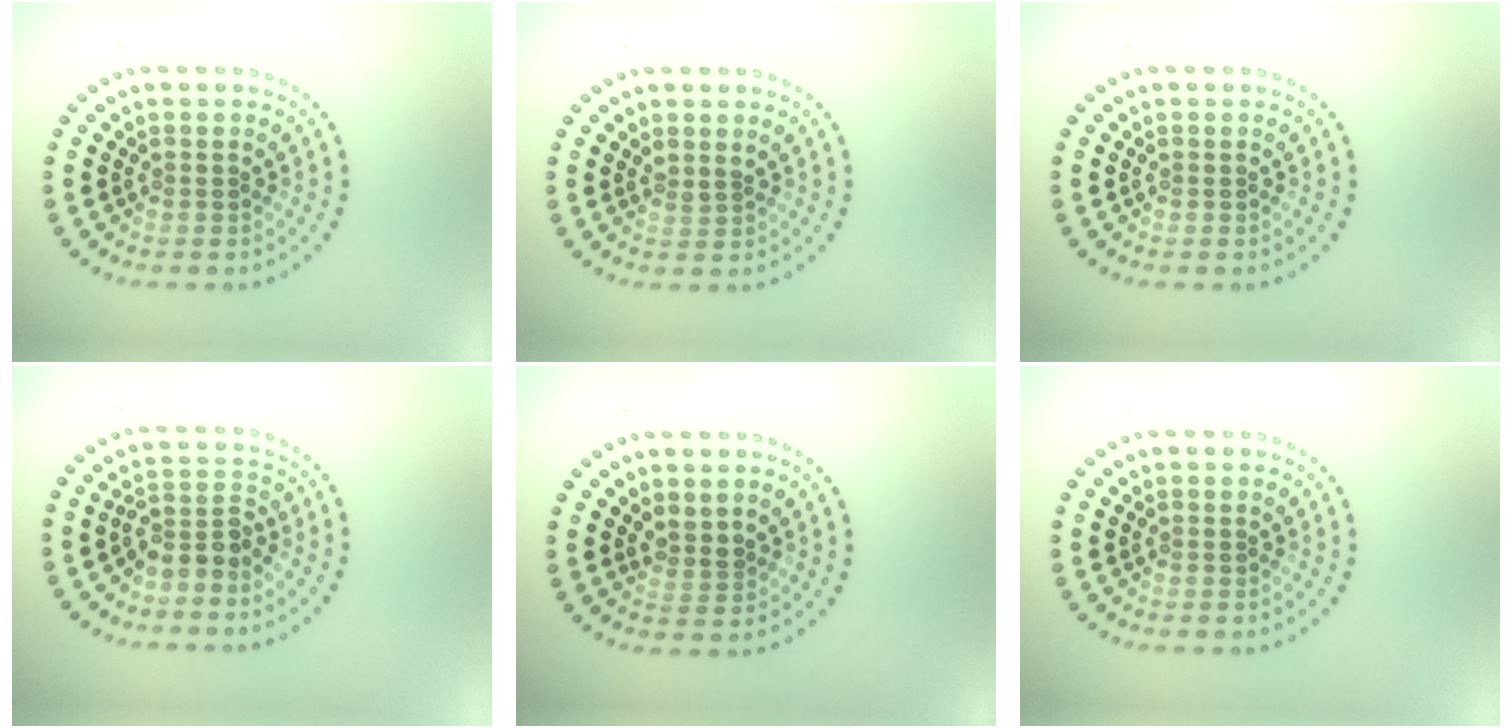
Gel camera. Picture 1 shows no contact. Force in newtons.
{"total": 0.8, "press": 0.5, "slide": 0.6}
{"total": 0.0}
{"total": 2.7, "press": 2.0, "slide": 1.7}
{"total": 1.6, "press": 1.2, "slide": 1.1}
{"total": 0.0}